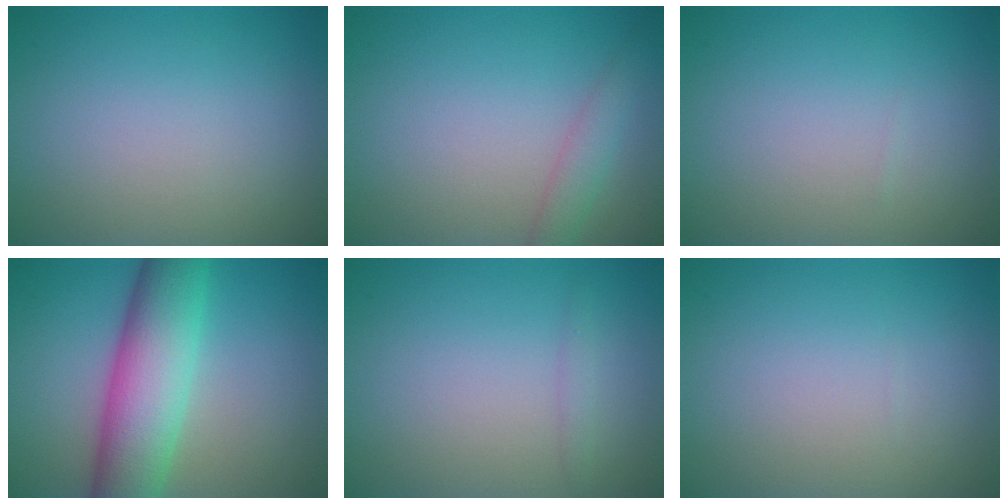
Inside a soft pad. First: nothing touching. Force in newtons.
{"total": 2.1, "press": 2.1, "slide": 0.1}
{"total": 0.0}
{"total": 9.3, "press": 9.3, "slide": 0.4}
{"total": 0.8, "press": 0.8, "slide": 0.0}
{"total": 0.0}